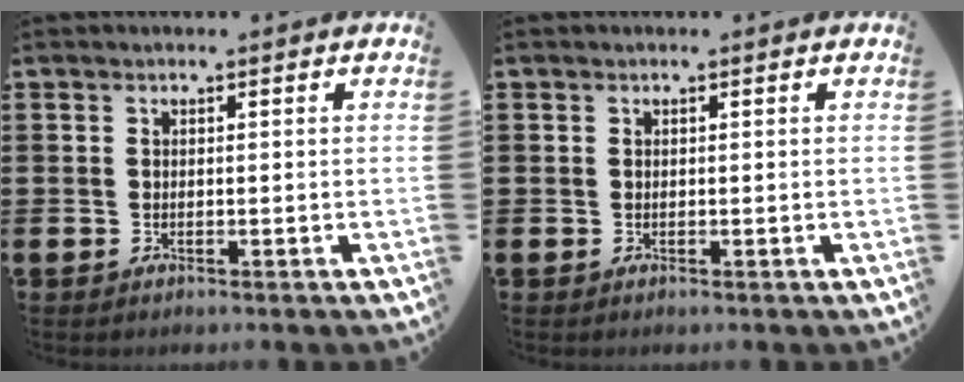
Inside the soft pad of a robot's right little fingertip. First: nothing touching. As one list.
[{"total": 0.0}]